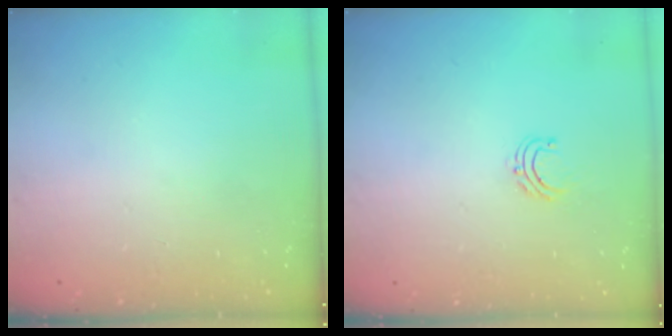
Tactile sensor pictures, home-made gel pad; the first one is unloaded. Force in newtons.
{"total": 4.3, "press": 4.3, "slide": 0.3}